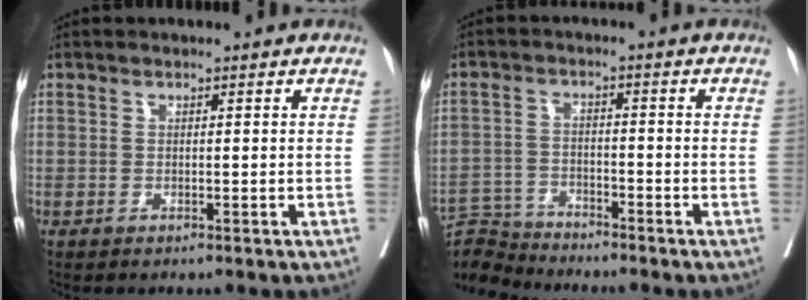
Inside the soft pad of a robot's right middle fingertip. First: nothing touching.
{"total": 7.6, "force": [-7.6, 0.4, -0.5], "torque": [0.004, 0.008, -0.147]}